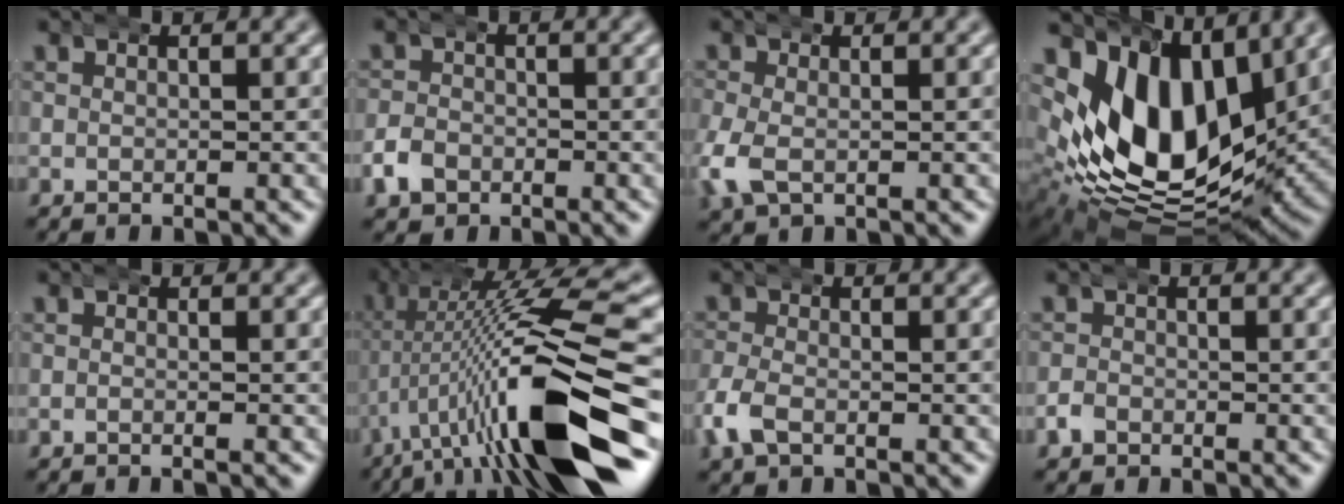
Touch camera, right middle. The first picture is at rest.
{"total": 2.5, "force": [-1.2, 2.0, 0.8], "torque": [-0.022, 0.003, -0.027]}
{"total": 3.2, "force": [-0.7, 2.3, 2.0], "torque": [-0.071, -0.012, -0.005]}
{"total": 18.9, "force": [1.1, 12.7, 13.9], "torque": [-0.251, -0.042, 0.038]}
{"total": 0.5, "force": [-0.4, -0.1, 0.3], "torque": [-0.003, 0.003, -0.010]}
{"total": 13.2, "force": [-1.2, 3.3, 12.7], "torque": [-0.193, 0.017, -0.018]}
{"total": 2.9, "force": [-1.3, 1.9, 1.7], "torque": [-0.051, -0.002, -0.023]}
{"total": 1.3, "force": [-0.8, 1.0, 0.3], "torque": [-0.009, 0.004, -0.018]}